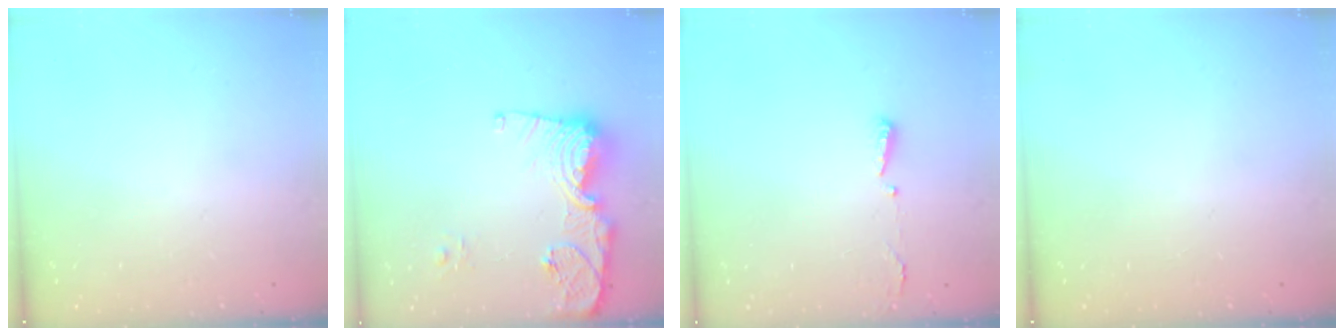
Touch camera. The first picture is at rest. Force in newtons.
{"total": 14.0, "press": 13.9, "slide": 1.5}
{"total": 2.9, "press": 2.8, "slide": 0.6}
{"total": 0.0}